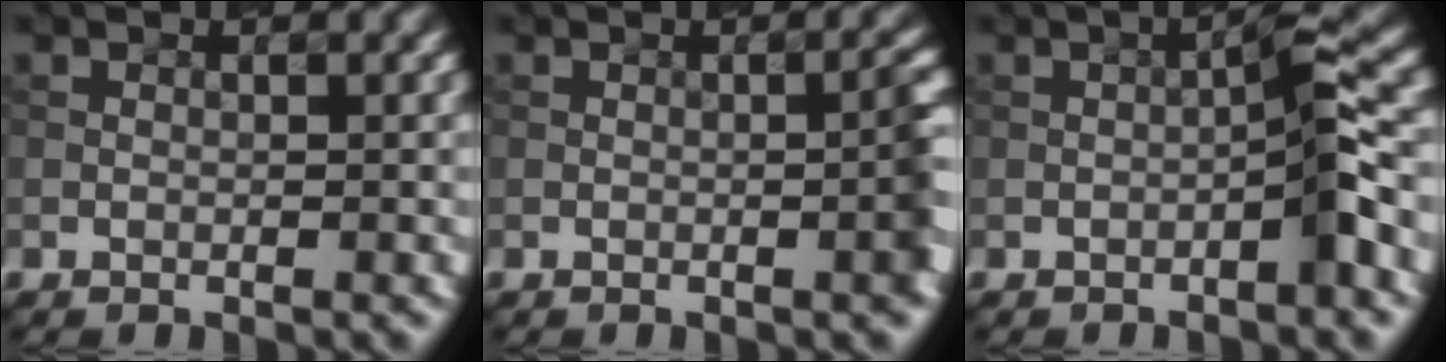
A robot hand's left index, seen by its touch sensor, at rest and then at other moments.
{"total": 2.9, "force": [-0.5, 0.6, 2.8], "torque": [-0.030, 0.011, -0.009]}
{"total": 3.1, "force": [-1.0, 0.0, 2.9], "torque": [-0.047, 0.018, -0.022]}